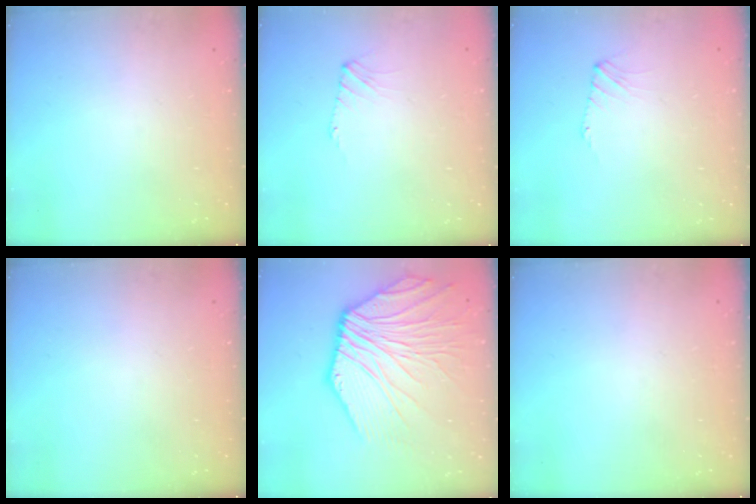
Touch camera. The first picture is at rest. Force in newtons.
{"total": 2.5, "press": 2.4, "slide": 0.6}
{"total": 2.5, "press": 2.4, "slide": 0.6}
{"total": 0.0}
{"total": 10.1, "press": 9.9, "slide": 1.9}
{"total": 0.0}